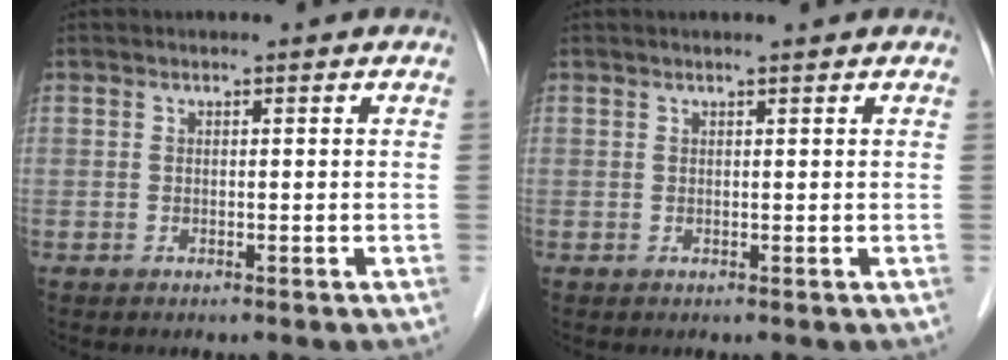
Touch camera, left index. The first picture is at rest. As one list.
[{"total": 1.0, "force": [0.8, -0.3, 0.6], "torque": [-0.008, 0.005, 0.015]}]